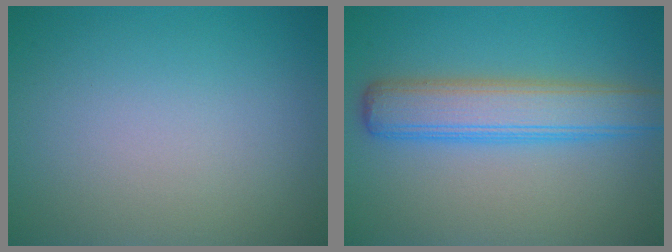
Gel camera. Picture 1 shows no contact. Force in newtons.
{"total": 5.6, "press": 5.6, "slide": 0.1}